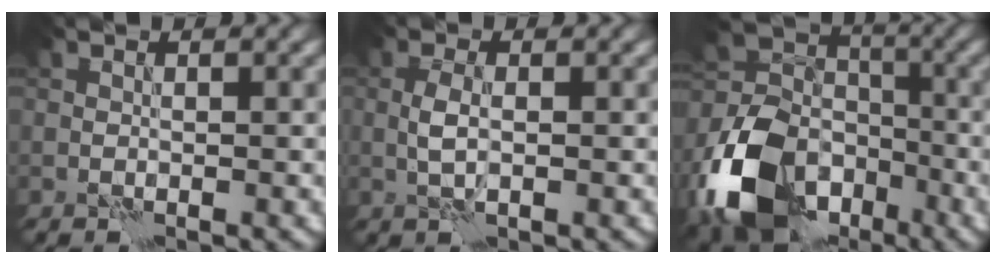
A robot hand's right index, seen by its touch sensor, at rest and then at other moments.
{"total": 2.0, "force": [-0.2, 0.7, 1.8], "torque": [-0.041, 0.003, -0.005]}
{"total": 13.4, "force": [-6.6, 9.1, 7.4], "torque": [-0.179, -0.022, -0.128]}